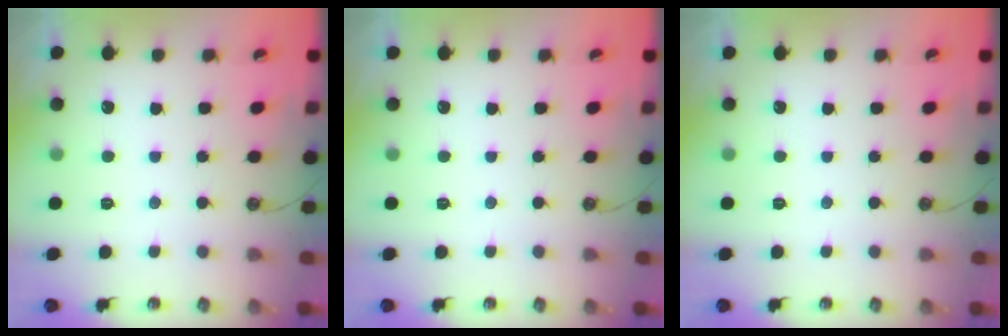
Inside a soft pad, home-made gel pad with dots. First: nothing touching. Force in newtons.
{"total": 0.0}
{"total": 0.0}